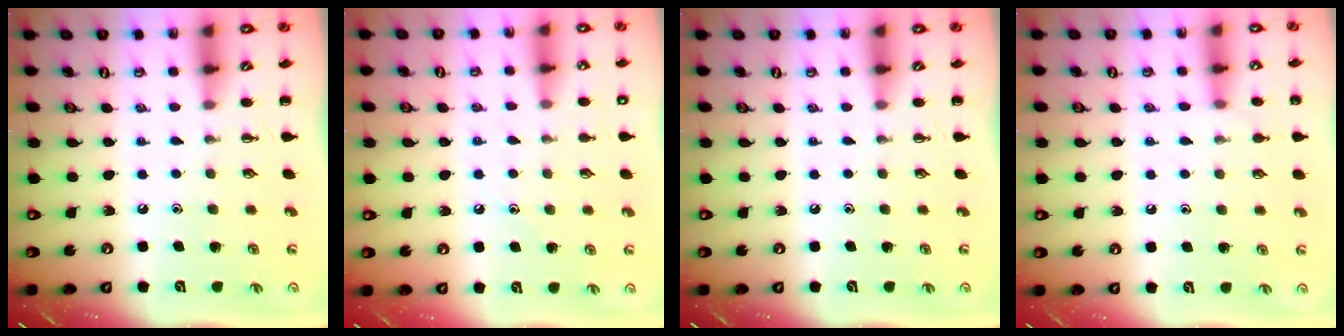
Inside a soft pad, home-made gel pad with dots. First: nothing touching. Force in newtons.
{"total": 7.9, "press": 7.5, "slide": 2.5}
{"total": 0.0}
{"total": 5.5, "press": 5.2, "slide": 1.8}